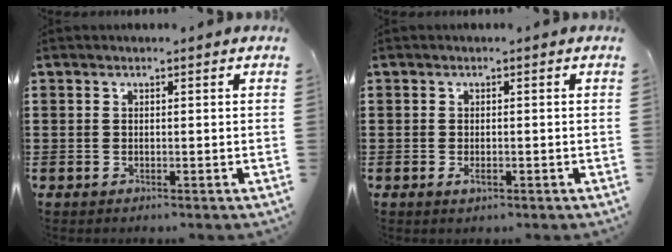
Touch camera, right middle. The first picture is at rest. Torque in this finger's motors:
{"motor_torque": [0.34, -0.27, 0.10, 0.04]}